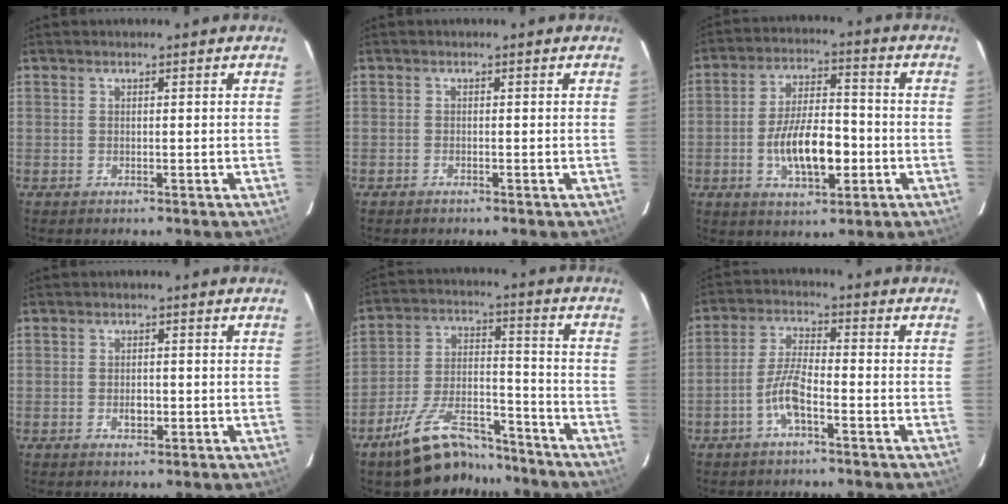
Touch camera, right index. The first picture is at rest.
{"total": 0.6, "force": [-0.5, 0.1, 0.1], "torque": [-0.001, 0.000, -0.011]}
{"total": 12.0, "force": [-3.2, 5.0, 10.4], "torque": [-0.199, 0.002, -0.048]}
{"total": 2.2, "force": [-0.6, 1.7, 1.2], "torque": [-0.019, 0.001, -0.008]}
{"total": 15.6, "force": [-12.3, 5.9, 7.5], "torque": [-0.152, 0.014, -0.197]}
{"total": 6.0, "force": [-3.0, 1.3, 5.1], "torque": [-0.109, 0.008, -0.059]}